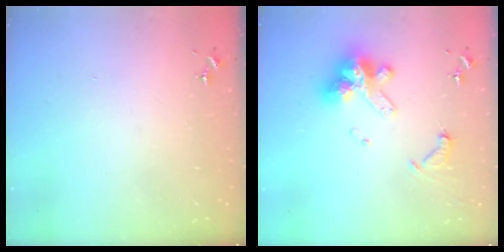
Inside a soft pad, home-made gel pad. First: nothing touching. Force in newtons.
{"total": 14.3, "press": 14.2, "slide": 1.7}